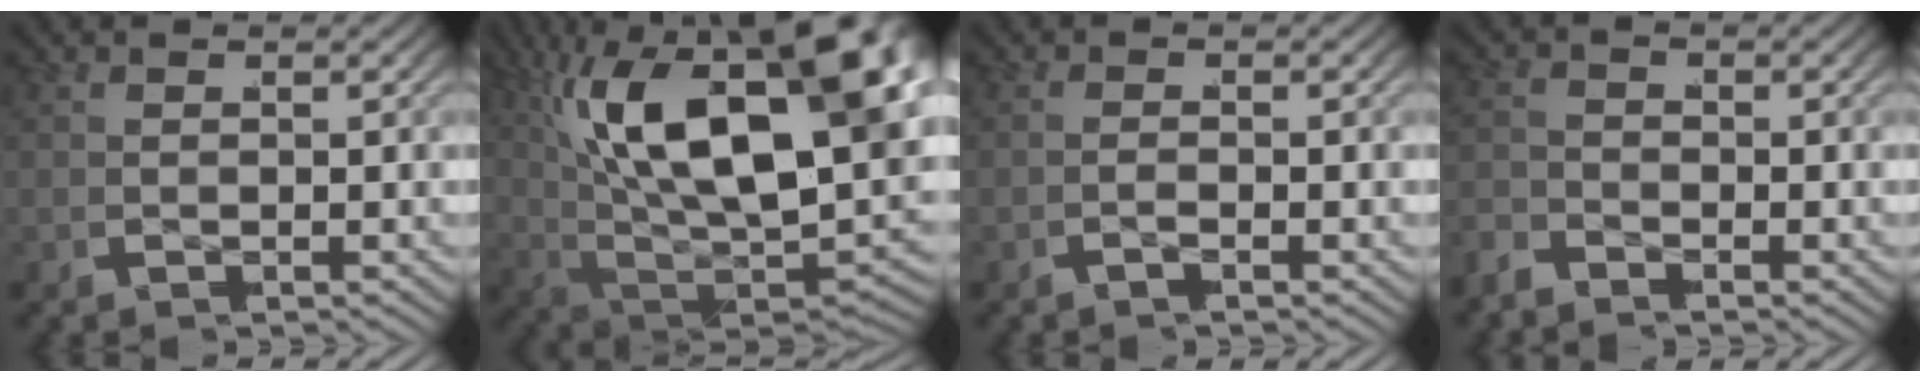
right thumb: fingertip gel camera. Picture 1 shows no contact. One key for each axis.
{"total": 24.8, "fx": 2.0, "fy": 14.8, "fz": 19.7, "tx": -0.361, "ty": -0.066, "tz": 0.063}
{"total": 0.8, "fx": -0.8, "fy": -0.3, "fz": 0.0, "tx": -0.001, "ty": 0.005, "tz": -0.021}
{"total": 1.8, "fx": -1.8, "fy": 0.1, "fz": -0.3, "tx": 0.009, "ty": -0.002, "tz": -0.042}